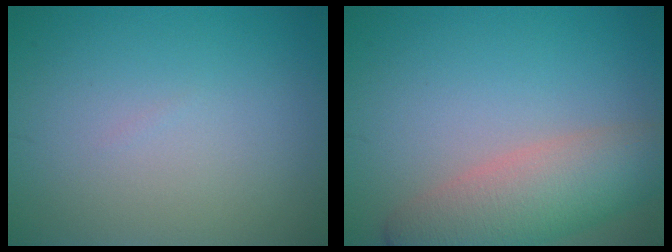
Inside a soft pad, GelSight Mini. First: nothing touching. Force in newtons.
{"total": 6.7, "press": 6.7, "slide": 0.6}